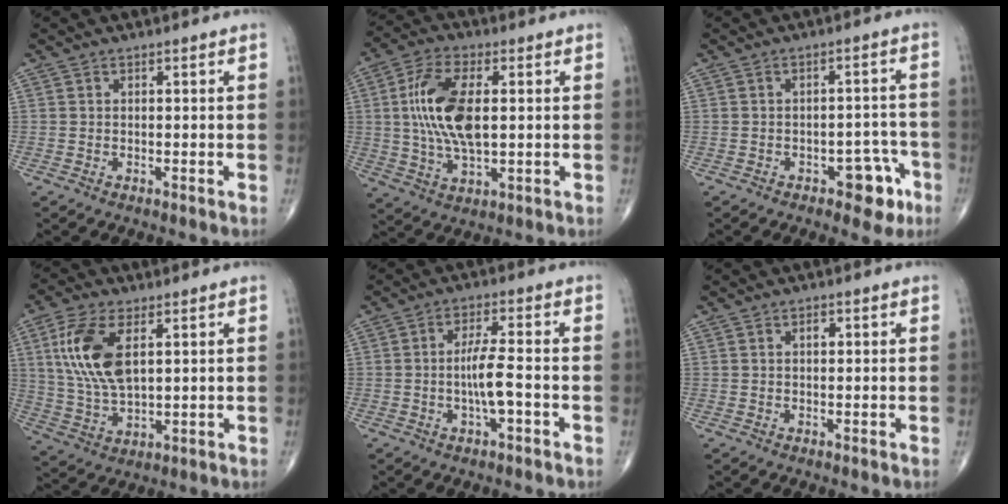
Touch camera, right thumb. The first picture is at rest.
{"total": 13.7, "force": [1.5, 6.3, 12.0], "torque": [-0.244, -0.001, 0.029]}
{"total": 6.7, "force": [-3.7, 3.5, 4.4], "torque": [-0.021, 0.033, -0.045]}
{"total": 13.1, "force": [3.9, 6.3, 10.7], "torque": [-0.228, -0.010, 0.082]}
{"total": 6.0, "force": [-1.4, 1.2, 5.6], "torque": [-0.109, 0.014, -0.027]}
{"total": 1.1, "force": [0.3, 0.7, 0.8], "torque": [-0.008, -0.001, 0.003]}